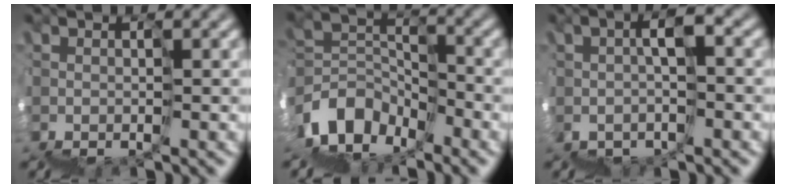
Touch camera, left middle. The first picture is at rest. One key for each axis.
{"total": 3.3, "fx": -2.5, "fy": 2.1, "fz": -0.7, "tx": 0.021, "ty": 0.028, "tz": -0.065}
{"total": 2.5, "fx": -0.3, "fy": 1.2, "fz": 2.1, "tx": -0.051, "ty": 0.002, "tz": -0.008}